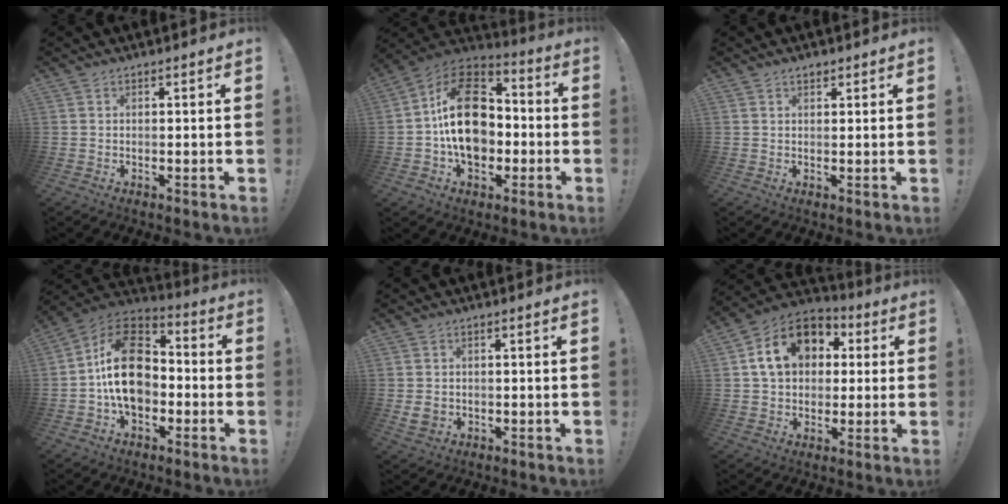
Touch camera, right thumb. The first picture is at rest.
{"total": 22.3, "force": [0.4, 16.0, 15.5], "torque": [-0.259, 0.023, 0.017]}
{"total": 1.3, "force": [0.9, 0.7, 0.5], "torque": [0.004, -0.006, 0.014]}
{"total": 20.1, "force": [-0.1, 14.4, 14.1], "torque": [-0.236, 0.030, 0.006]}
{"total": 3.0, "force": [0.0, 2.5, 1.6], "torque": [-0.024, 0.000, 0.000]}
{"total": 15.9, "force": [4.5, 12.3, 9.1], "torque": [-0.132, 0.005, 0.088]}